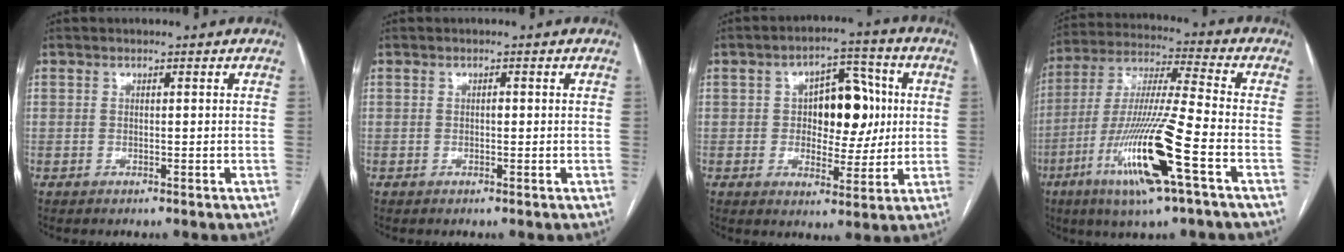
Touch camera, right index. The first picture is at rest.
{"total": 0.6, "force": [0.0, 0.3, 0.5], "torque": [-0.007, 0.002, -0.002]}
{"total": 10.7, "force": [1.3, 5.6, 9.1], "torque": [-0.128, 0.024, 0.025]}
{"total": 17.4, "force": [-7.1, 0.1, 15.8], "torque": [-0.332, -0.021, -0.131]}